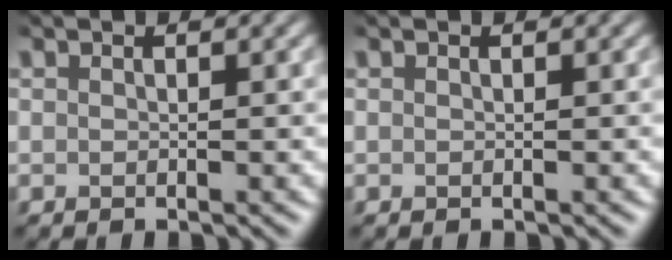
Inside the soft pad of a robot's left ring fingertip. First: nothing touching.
{"total": 0.0}